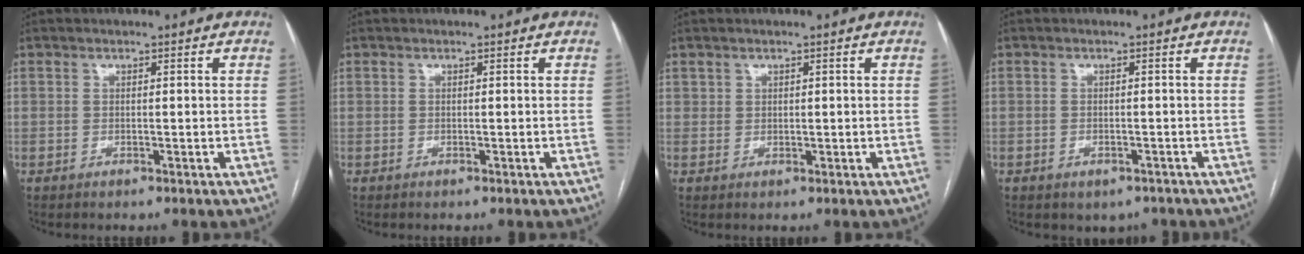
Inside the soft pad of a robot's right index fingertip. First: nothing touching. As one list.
[{"total": 0.0}, {"total": 1.1, "force": [0.5, 0.9, 0.2], "torque": [0.006, -0.002, 0.006]}, {"total": 3.1, "force": [-2.3, 1.8, 1.0], "torque": [-0.009, 0.005, -0.023]}]